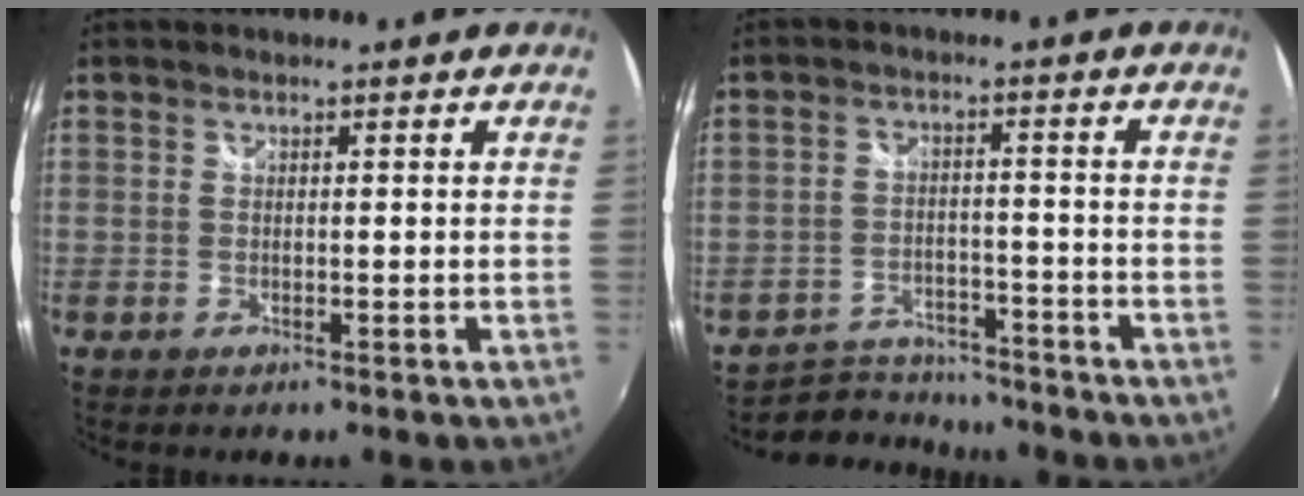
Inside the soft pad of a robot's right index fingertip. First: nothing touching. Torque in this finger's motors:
{"motor_torque": [-0.64, -0.43, -0.06, -0.04]}